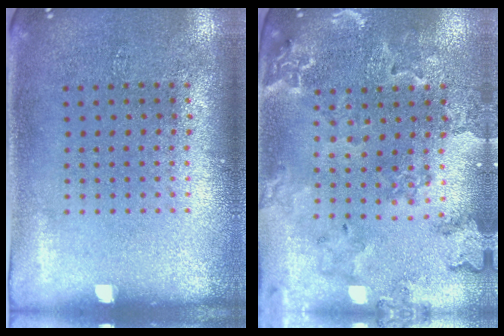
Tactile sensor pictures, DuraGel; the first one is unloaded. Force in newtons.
{"total": 1.6, "press": 1.6, "slide": 0.2}